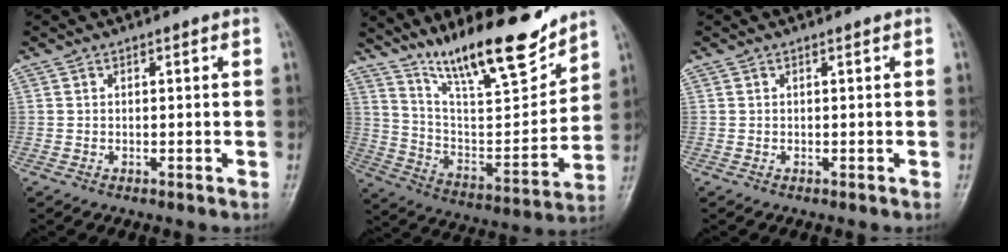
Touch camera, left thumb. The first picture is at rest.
{"total": 20.1, "force": [15.4, 4.6, 12.0], "torque": [-0.159, -0.087, 0.271]}
{"total": 0.0}